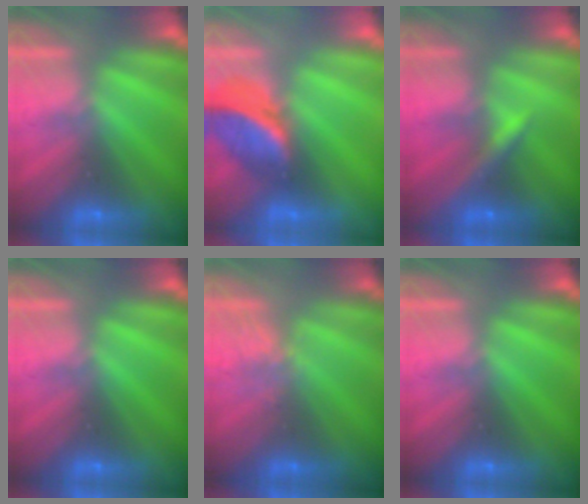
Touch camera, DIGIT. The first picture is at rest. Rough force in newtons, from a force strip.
{"total": 2.6}
{"total": 3.1}
{"total": 0.0}
{"total": 2.3}
{"total": 0.0}